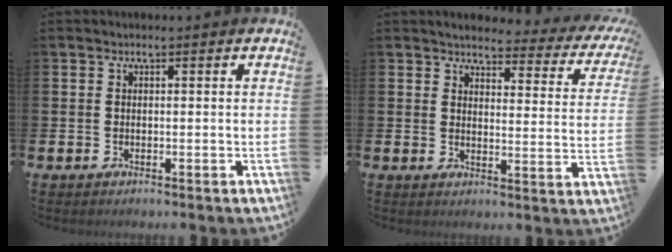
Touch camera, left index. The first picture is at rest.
{"total": 3.1, "force": [2.9, 0.9, 0.7], "torque": [-0.028, -0.025, 0.042]}